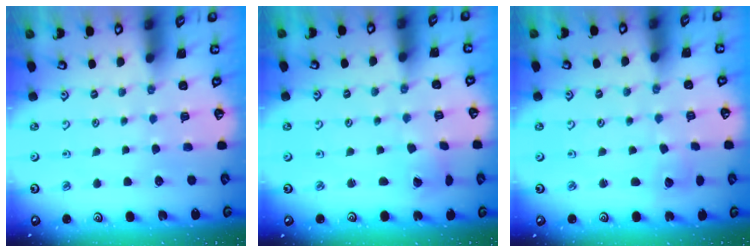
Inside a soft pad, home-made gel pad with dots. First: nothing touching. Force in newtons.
{"total": 1.0, "press": 1.0, "slide": 0.1}
{"total": 2.0, "press": 2.0, "slide": 0.1}